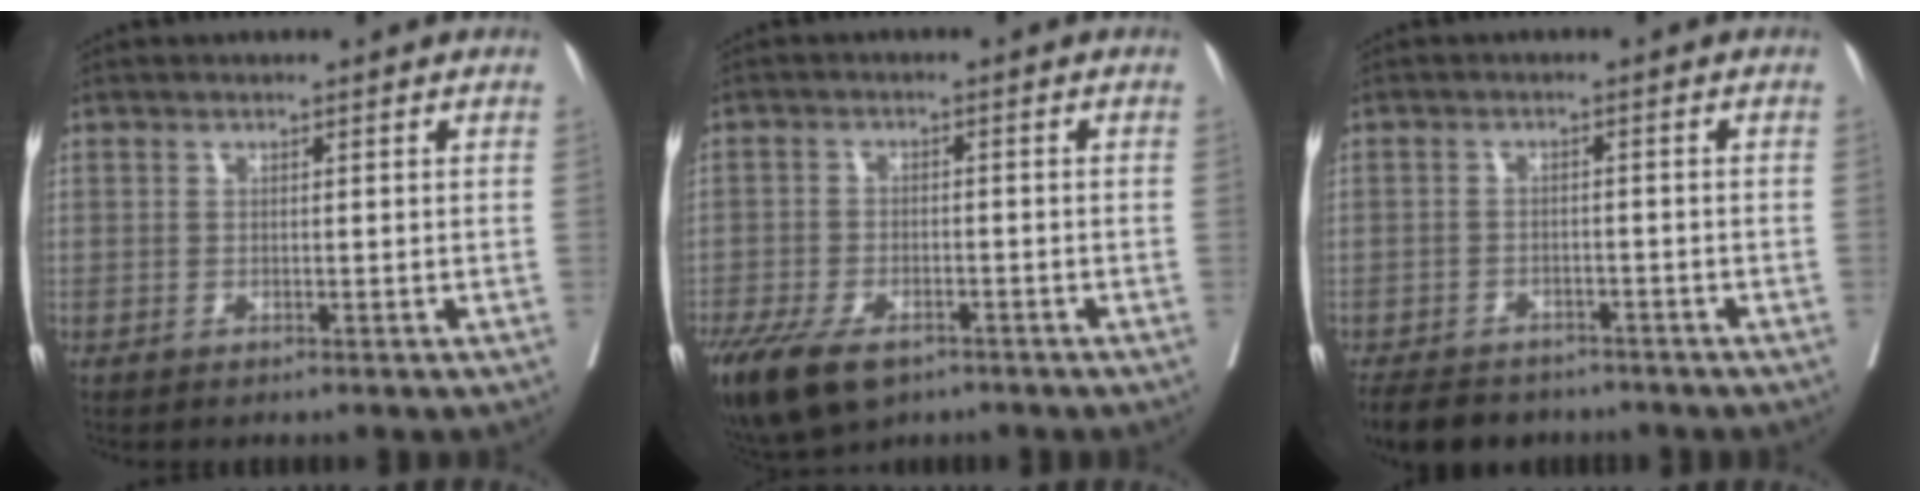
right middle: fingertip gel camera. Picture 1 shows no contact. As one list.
[{"total": 12.7, "force": [-8.3, 6.2, 7.3], "torque": [-0.155, -0.015, -0.132]}, {"total": 10.0, "force": [-8.2, 4.6, 3.2], "torque": [-0.060, -0.009, -0.116]}]